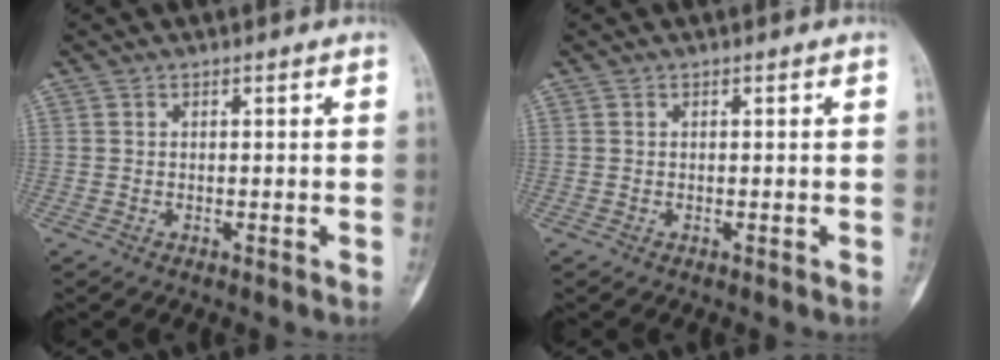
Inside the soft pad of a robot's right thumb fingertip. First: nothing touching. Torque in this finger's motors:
{"motor_torque": [0.00, 0.00, 0.04, -0.04, 0.00]}